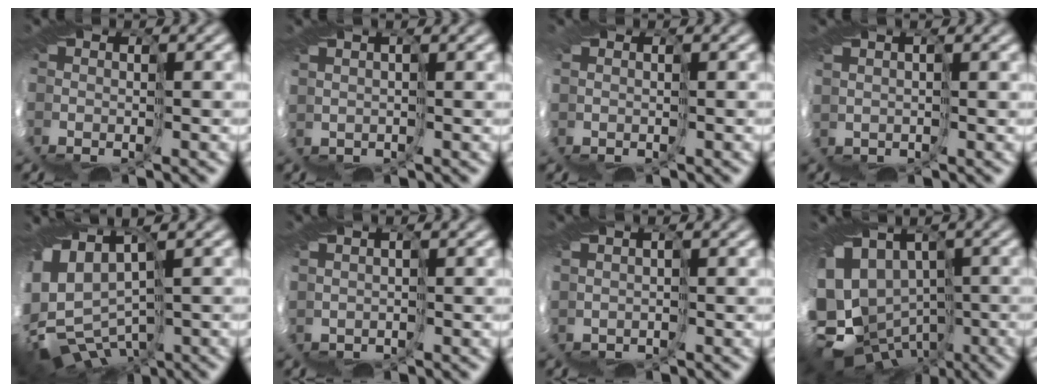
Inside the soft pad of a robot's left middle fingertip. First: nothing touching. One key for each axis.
{"total": 2.5, "fx": 1.2, "fy": -1.7, "fz": -1.5, "tx": 0.028, "ty": 0.009, "tz": 0.024}
{"total": 1.0, "fx": 0.2, "fy": 0.8, "fz": 0.7, "tx": -0.005, "ty": 0.008, "tz": 0.000}
{"total": 2.5, "fx": 1.2, "fy": -1.6, "fz": -1.5, "tx": 0.026, "ty": 0.009, "tz": 0.024}
{"total": 2.7, "fx": 1.0, "fy": 1.3, "fz": 2.1, "tx": -0.062, "ty": -0.004, "tz": 0.040}
{"total": 1.9, "fx": 0.8, "fy": -1.1, "fz": -1.3, "tx": 0.022, "ty": 0.003, "tz": 0.020}
{"total": 2.2, "fx": 0.8, "fy": -1.3, "fz": -1.5, "tx": 0.029, "ty": 0.005, "tz": 0.018}
{"total": 9.8, "fx": -3.6, "fy": 8.8, "fz": 2.5, "tx": -0.072, "ty": -0.023, "tz": -0.041}